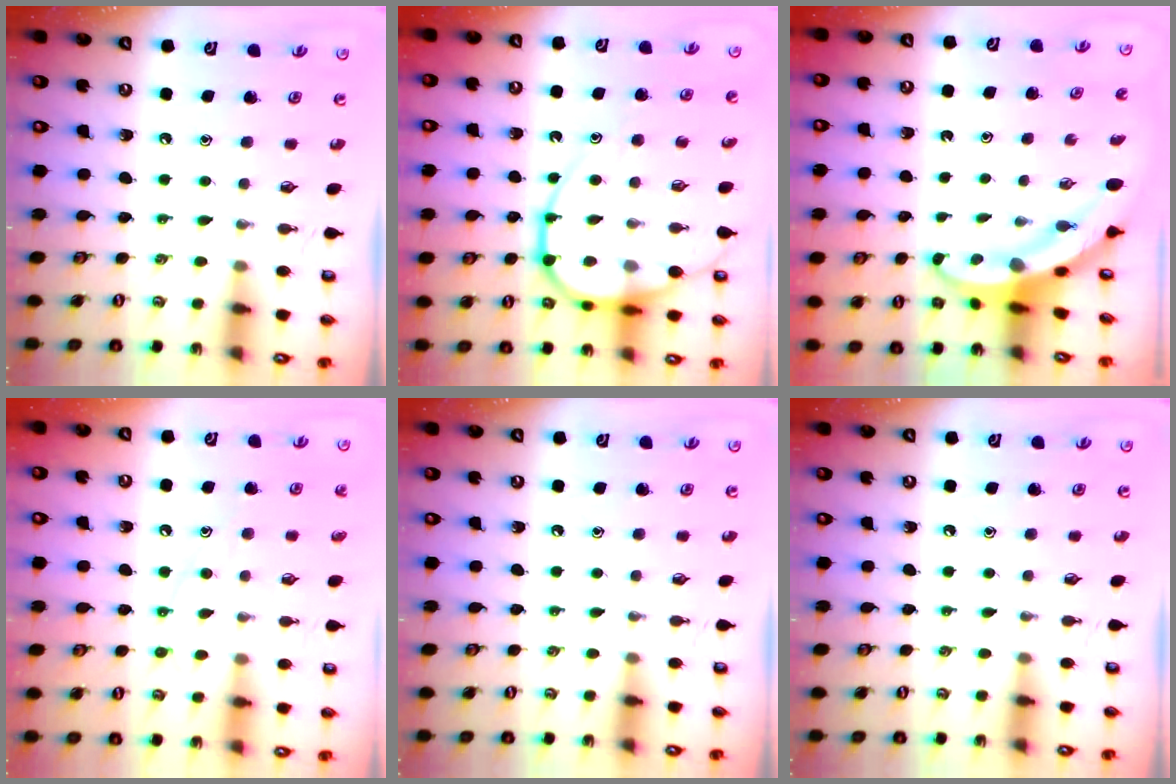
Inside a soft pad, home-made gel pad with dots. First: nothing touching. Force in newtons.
{"total": 12.2, "press": 12.2, "slide": 1.1}
{"total": 4.5, "press": 4.5, "slide": 0.6}
{"total": 8.4, "press": 8.4, "slide": 0.7}
{"total": 0.0}
{"total": 0.0}